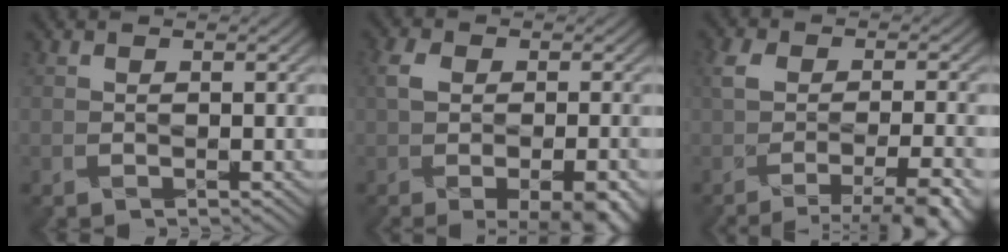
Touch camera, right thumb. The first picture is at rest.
{"total": 8.5, "force": [-2.7, 4.6, 6.6], "torque": [-0.079, -0.006, -0.035]}
{"total": 7.4, "force": [-3.7, 2.6, 5.8], "torque": [-0.077, -0.015, -0.052]}